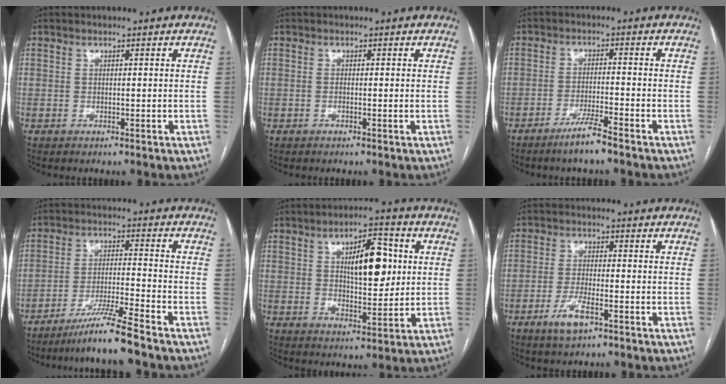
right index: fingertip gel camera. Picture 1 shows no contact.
{"total": 0.9, "force": [-0.2, 0.1, 0.9], "torque": [-0.015, 0.000, -0.003]}
{"total": 4.8, "force": [-3.7, -0.5, 3.0], "torque": [-0.058, -0.009, -0.071]}
{"total": 8.3, "force": [-6.8, -1.8, 4.5], "torque": [-0.079, -0.022, -0.124]}
{"total": 10.1, "force": [2.4, 3.7, 9.1], "torque": [-0.139, 0.011, 0.040]}
{"total": 4.9, "force": [-2.8, 1.0, 3.9], "torque": [-0.084, -0.004, -0.049]}